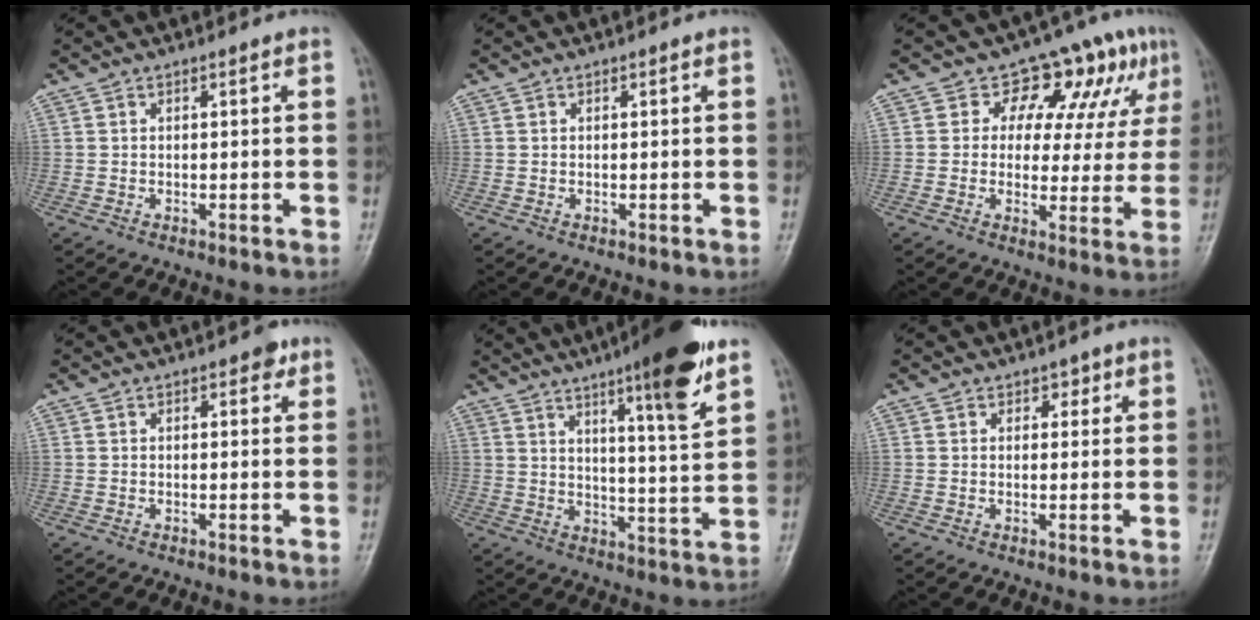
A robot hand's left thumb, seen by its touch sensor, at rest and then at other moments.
{"total": 0.0}
{"total": 12.0, "force": [6.2, 7.4, 7.2], "torque": [-0.043, -0.018, 0.074]}
{"total": 1.6, "force": [0.8, 1.0, 1.0], "torque": [-0.001, 0.000, 0.007]}
{"total": 14.7, "force": [8.7, 1.8, 11.7], "torque": [-0.166, -0.047, 0.131]}
{"total": 1.5, "force": [0.8, 1.1, 0.6], "torque": [0.010, -0.003, 0.008]}